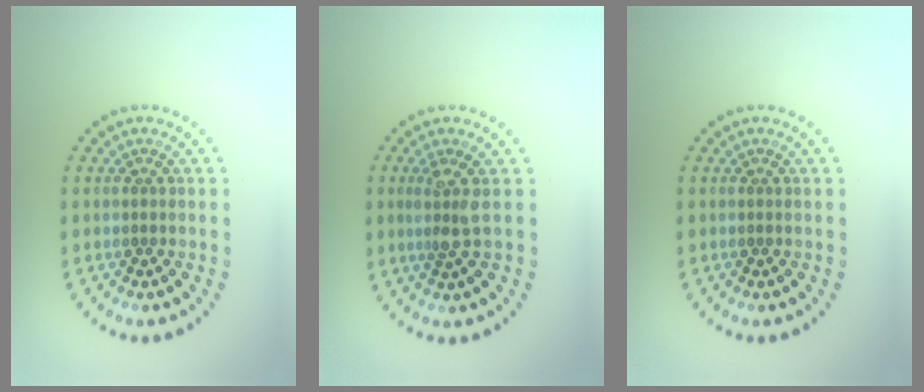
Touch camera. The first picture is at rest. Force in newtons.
{"total": 1.9, "press": 1.6, "slide": 0.9}
{"total": 0.0}